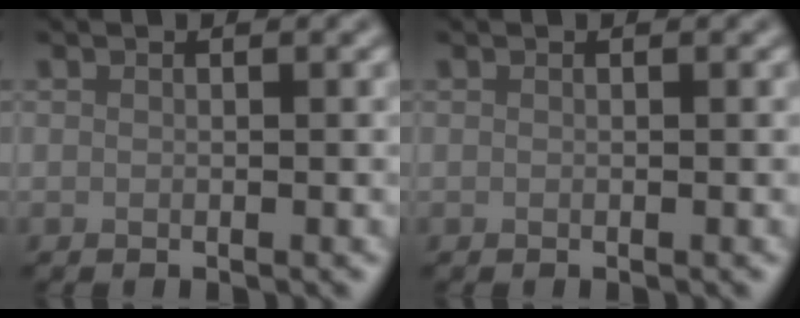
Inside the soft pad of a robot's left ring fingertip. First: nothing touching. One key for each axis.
{"total": 0.0}